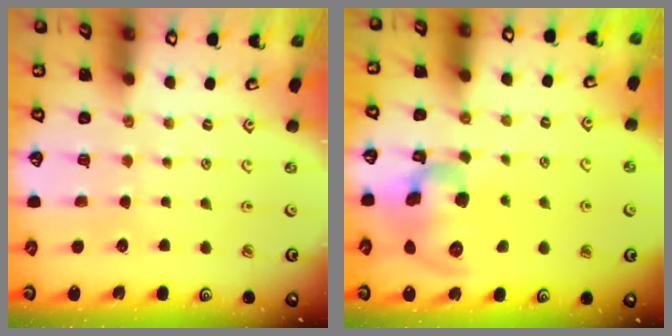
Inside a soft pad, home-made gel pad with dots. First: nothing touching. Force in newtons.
{"total": 15.0, "press": 14.8, "slide": 2.4}